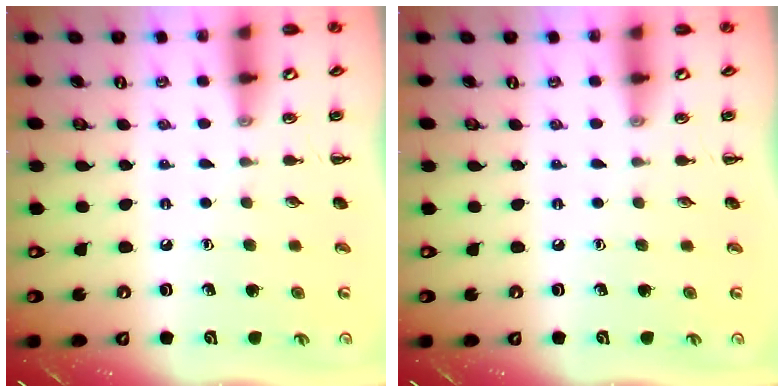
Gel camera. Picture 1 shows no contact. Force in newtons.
{"total": 0.0}